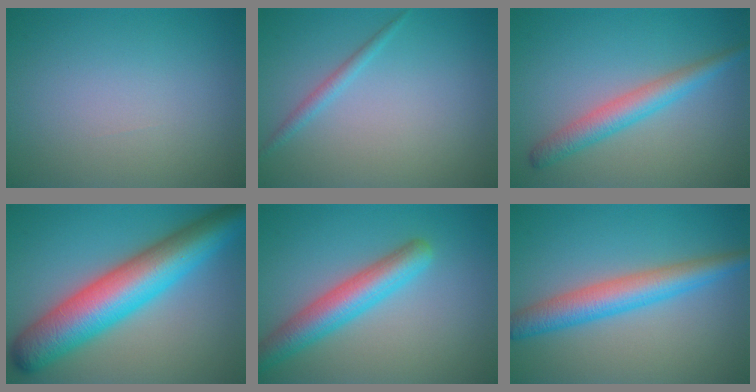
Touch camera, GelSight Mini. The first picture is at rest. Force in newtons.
{"total": 1.3, "press": 1.3, "slide": 0.0}
{"total": 3.4, "press": 3.4, "slide": 0.1}
{"total": 11.0, "press": 11.0, "slide": 0.2}
{"total": 5.2, "press": 5.2, "slide": 0.1}
{"total": 5.0, "press": 5.0, "slide": 0.1}